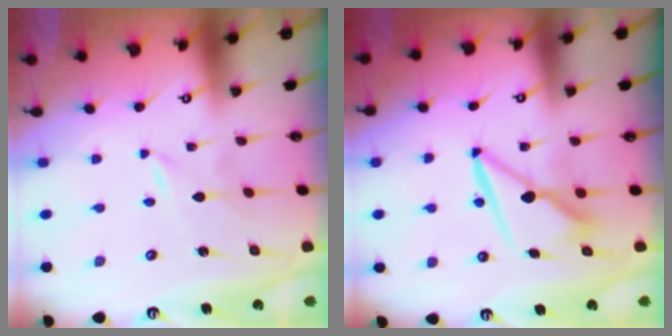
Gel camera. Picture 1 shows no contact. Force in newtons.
{"total": 8.1, "press": 8.0, "slide": 1.2}